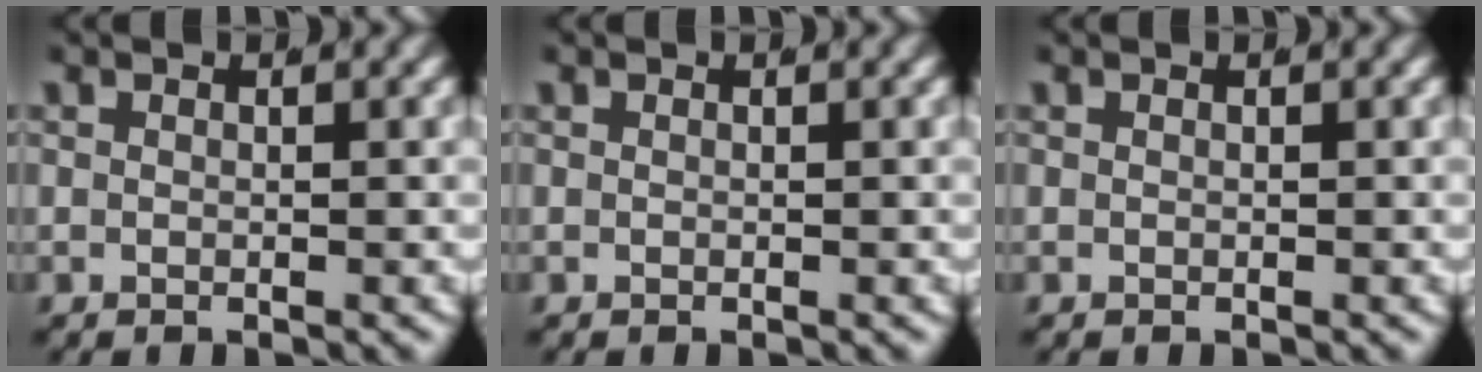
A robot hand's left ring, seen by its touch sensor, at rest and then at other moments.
{"total": 0.0}
{"total": 0.0}